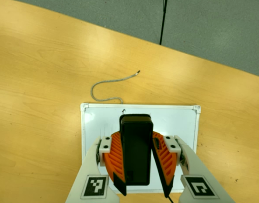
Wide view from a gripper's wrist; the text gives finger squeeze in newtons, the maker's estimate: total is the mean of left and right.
{"total": 9.2, "left": 8.1, "right": 10.3}